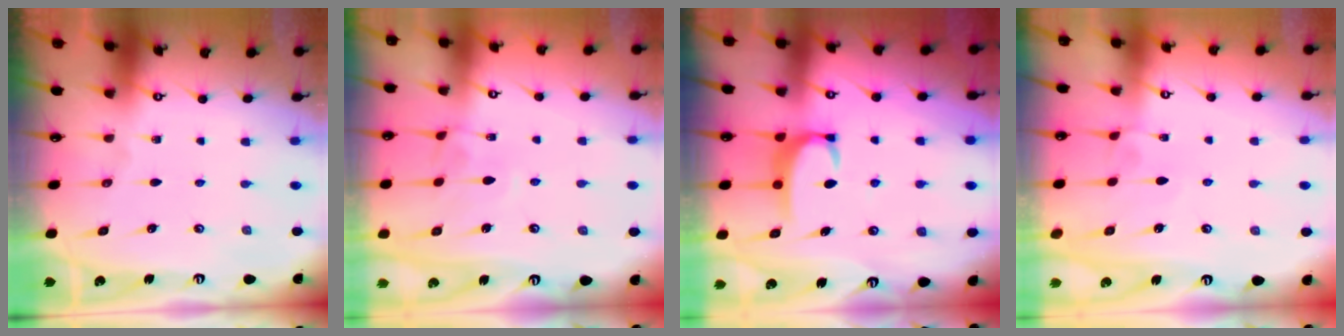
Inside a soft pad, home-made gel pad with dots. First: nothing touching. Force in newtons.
{"total": 3.5, "press": 3.5, "slide": 0.2}
{"total": 3.5, "press": 3.5, "slide": 0.4}
{"total": 3.7, "press": 3.7, "slide": 0.1}